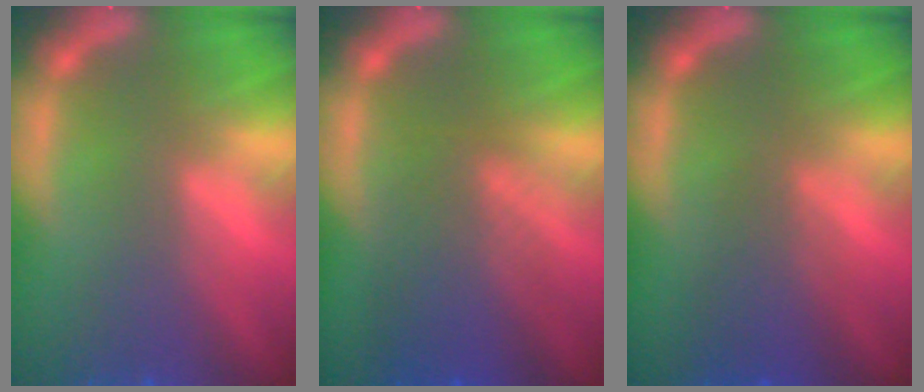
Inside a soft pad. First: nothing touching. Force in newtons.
{"total": 6.0}
{"total": 3.0}